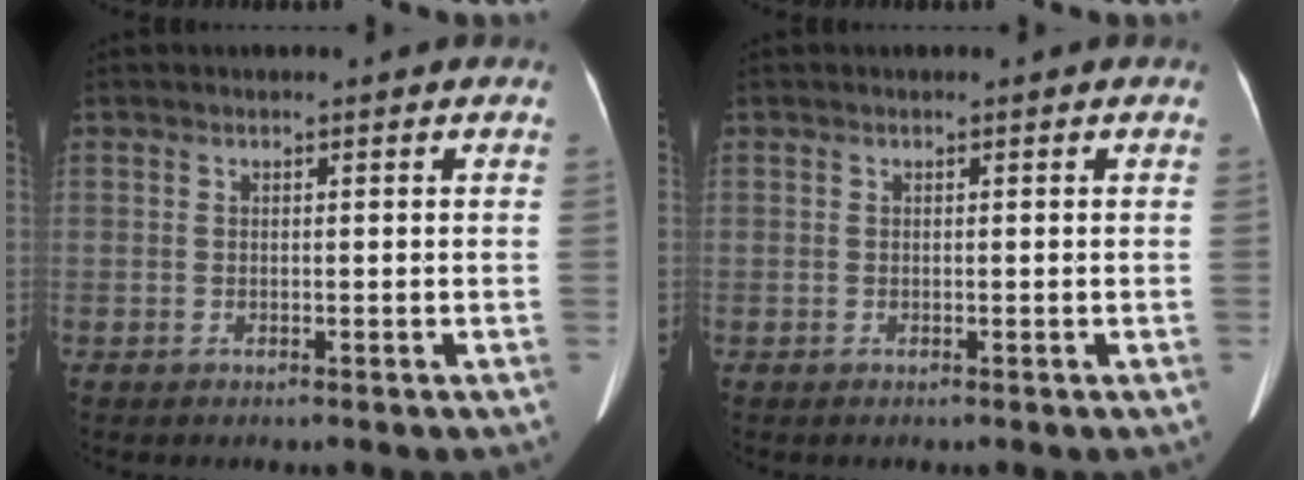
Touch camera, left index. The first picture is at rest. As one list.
[{"total": 0.0}]